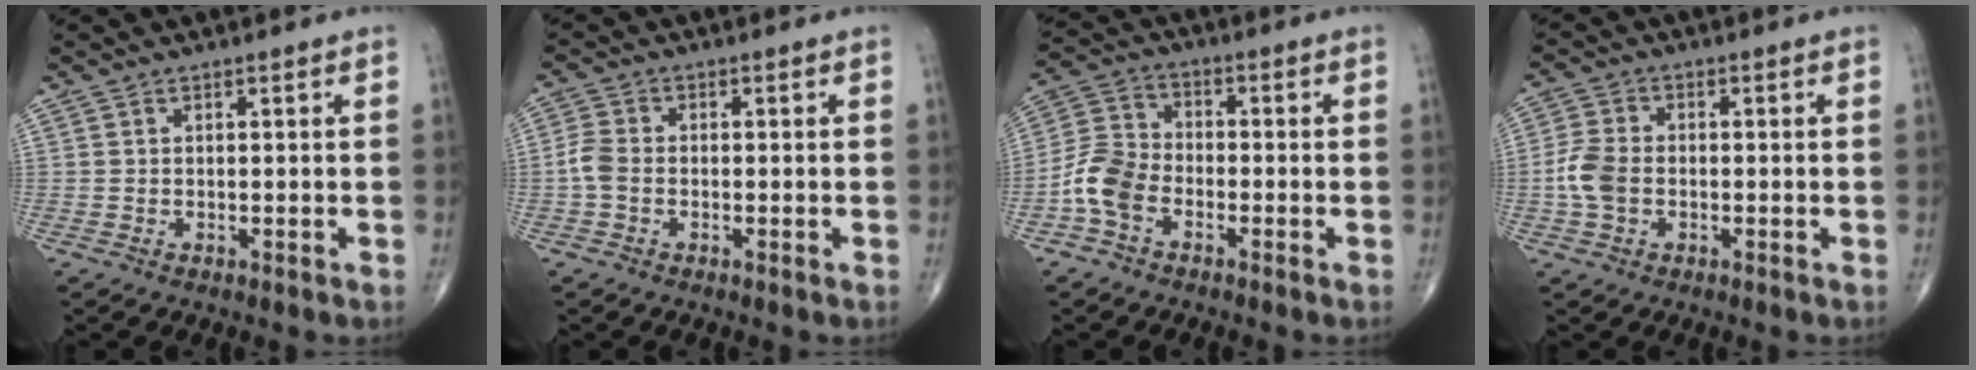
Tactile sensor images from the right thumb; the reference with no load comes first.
{"total": 3.5, "force": [-0.9, 2.3, 2.4], "torque": [-0.055, 0.008, -0.027]}
{"total": 7.7, "force": [-3.4, 5.0, 4.8], "torque": [-0.094, 0.025, -0.079]}
{"total": 5.7, "force": [-1.1, 3.9, 4.0], "torque": [-0.091, 0.013, -0.029]}